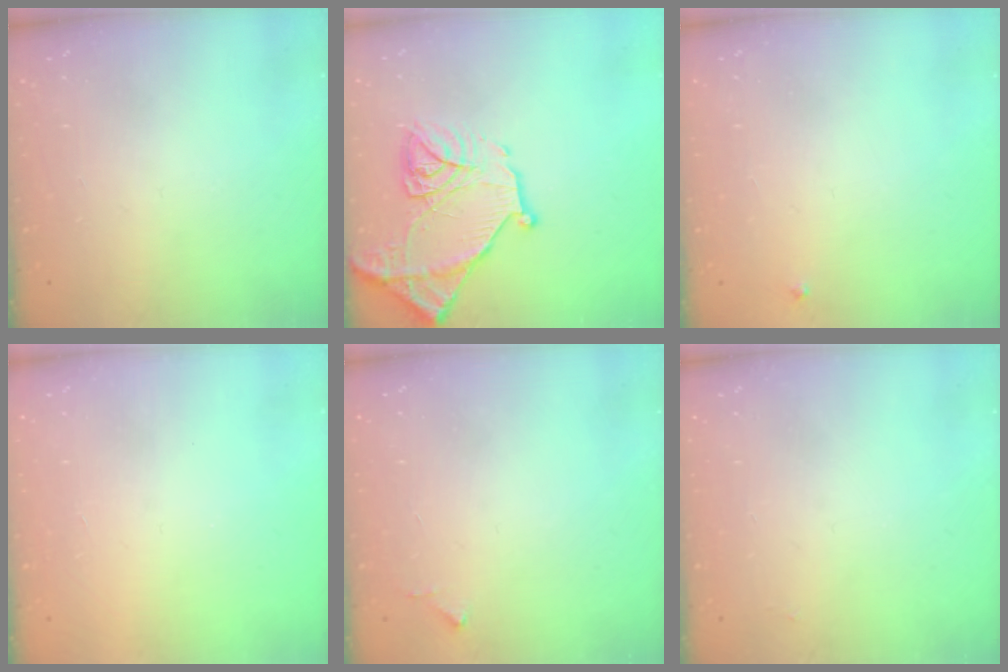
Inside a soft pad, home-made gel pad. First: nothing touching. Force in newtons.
{"total": 17.5, "press": 17.4, "slide": 1.9}
{"total": 2.7, "press": 2.7, "slide": 0.3}
{"total": 1.6, "press": 1.6, "slide": 0.1}
{"total": 3.4, "press": 3.4, "slide": 0.4}
{"total": 1.9, "press": 1.9, "slide": 0.3}